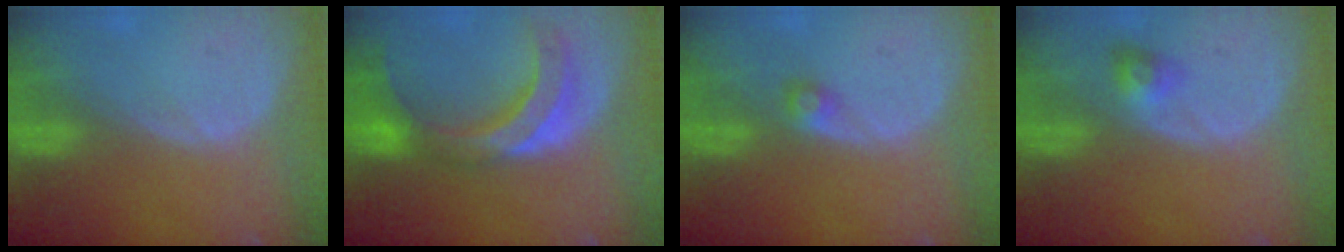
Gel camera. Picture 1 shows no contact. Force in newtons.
{"total": 10.9, "press": 9.4, "slide": 5.4}
{"total": 1.8, "press": 1.7, "slide": 0.3}
{"total": 2.9, "press": 2.7, "slide": 1.2}